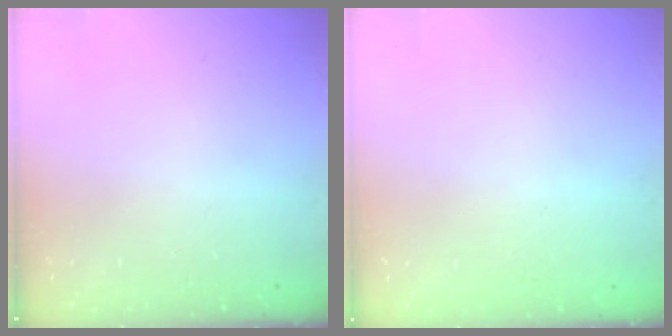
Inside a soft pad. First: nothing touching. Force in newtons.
{"total": 0.0}